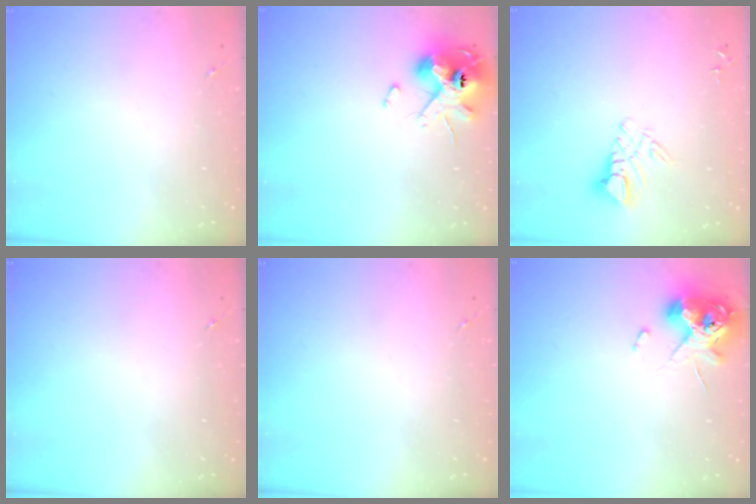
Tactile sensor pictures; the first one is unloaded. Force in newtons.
{"total": 11.9, "press": 11.7, "slide": 1.7}
{"total": 7.5, "press": 7.5, "slide": 0.7}
{"total": 0.0}
{"total": 0.0}
{"total": 11.9, "press": 11.7, "slide": 2.1}